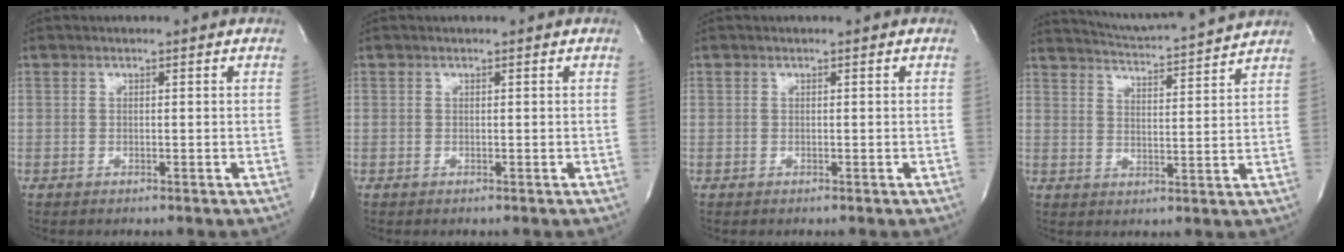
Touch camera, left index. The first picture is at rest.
{"total": 0.0}
{"total": 0.0}
{"total": 12.7, "force": [12.2, -0.7, 3.4], "torque": [-0.067, -0.001, 0.175]}